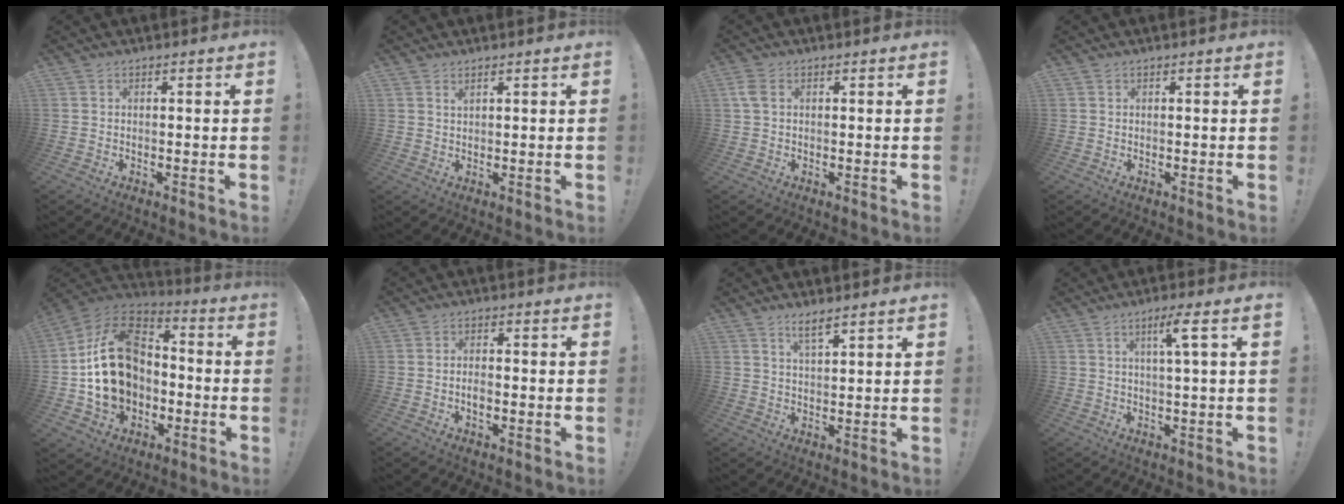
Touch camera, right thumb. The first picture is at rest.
{"total": 1.2, "force": [1.0, 0.4, 0.3], "torque": [-0.001, -0.004, 0.020]}
{"total": 2.9, "force": [1.0, 1.6, 2.2], "torque": [-0.048, 0.005, 0.019]}
{"total": 0.0}
{"total": 22.1, "force": [-0.1, 16.8, 14.3], "torque": [-0.244, 0.026, 0.015]}
{"total": 2.4, "force": [-0.9, 1.4, 1.7], "torque": [-0.023, 0.003, -0.016]}
{"total": 4.0, "force": [3.0, 0.2, 2.7], "torque": [-0.048, -0.016, 0.050]}
{"total": 5.5, "force": [2.0, -0.2, 5.1], "torque": [-0.087, -0.001, 0.024]}